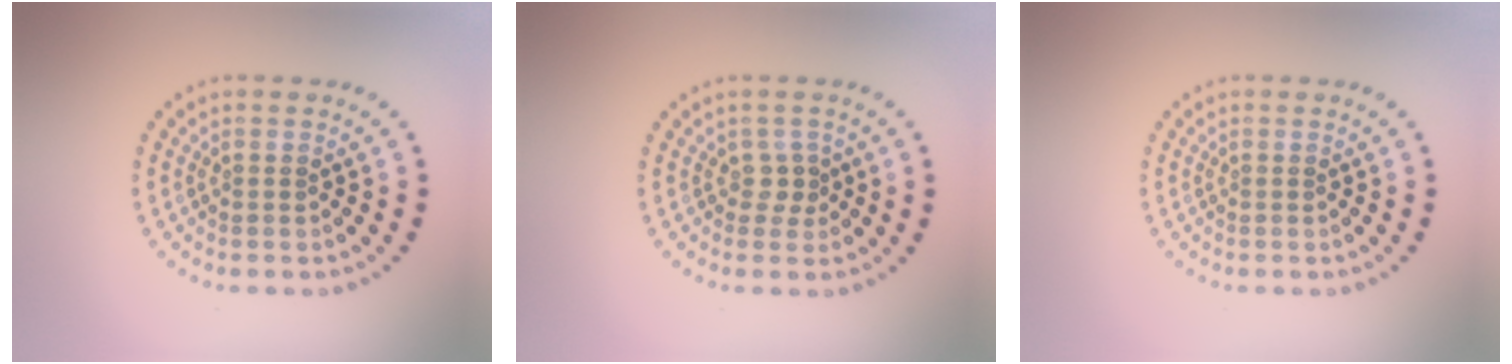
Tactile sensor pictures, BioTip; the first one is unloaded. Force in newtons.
{"total": 1.2, "press": 0.9, "slide": 0.8}
{"total": 0.0}